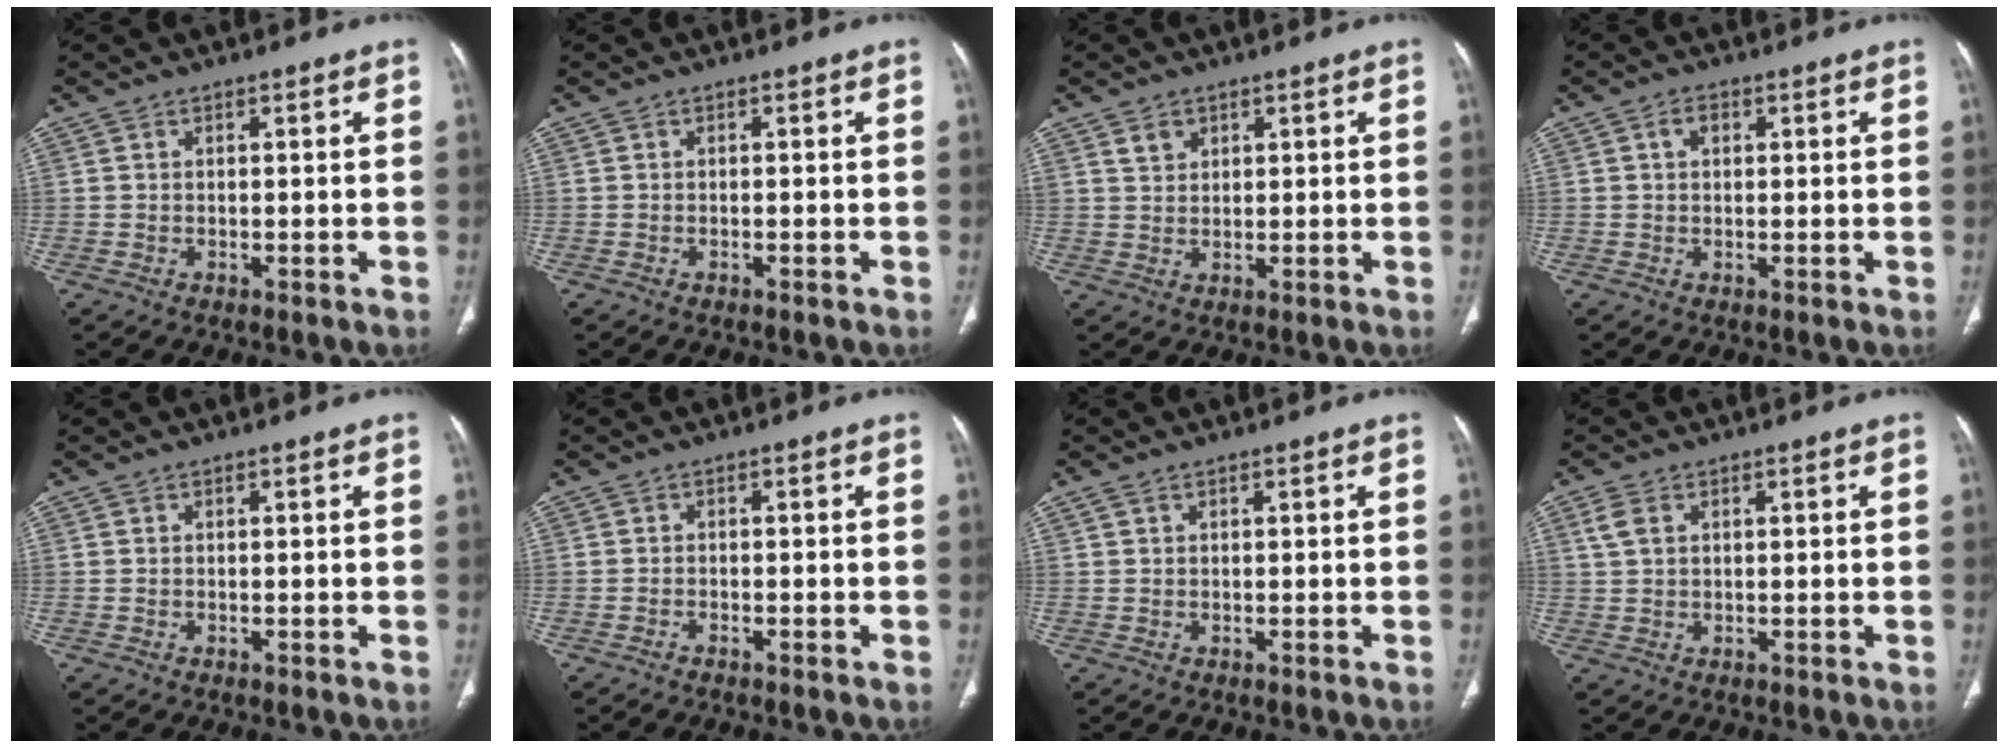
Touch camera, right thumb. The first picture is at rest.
{"total": 0.0}
{"total": 2.8, "force": [1.7, 1.9, 1.0], "torque": [-0.008, -0.009, 0.035]}
{"total": 2.1, "force": [0.6, 1.5, 1.4], "torque": [-0.018, 0.007, 0.009]}
{"total": 0.0}
{"total": 0.6, "force": [-0.5, 0.1, 0.2], "torque": [-0.007, 0.005, -0.009]}
{"total": 1.0, "force": [0.7, 0.4, 0.6], "torque": [-0.021, 0.018, 0.022]}
{"total": 3.0, "force": [1.2, 1.8, 2.0], "torque": [-0.048, 0.006, 0.032]}